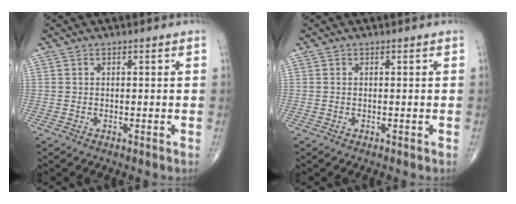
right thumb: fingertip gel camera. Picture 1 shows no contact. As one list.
[{"total": 0.0}]